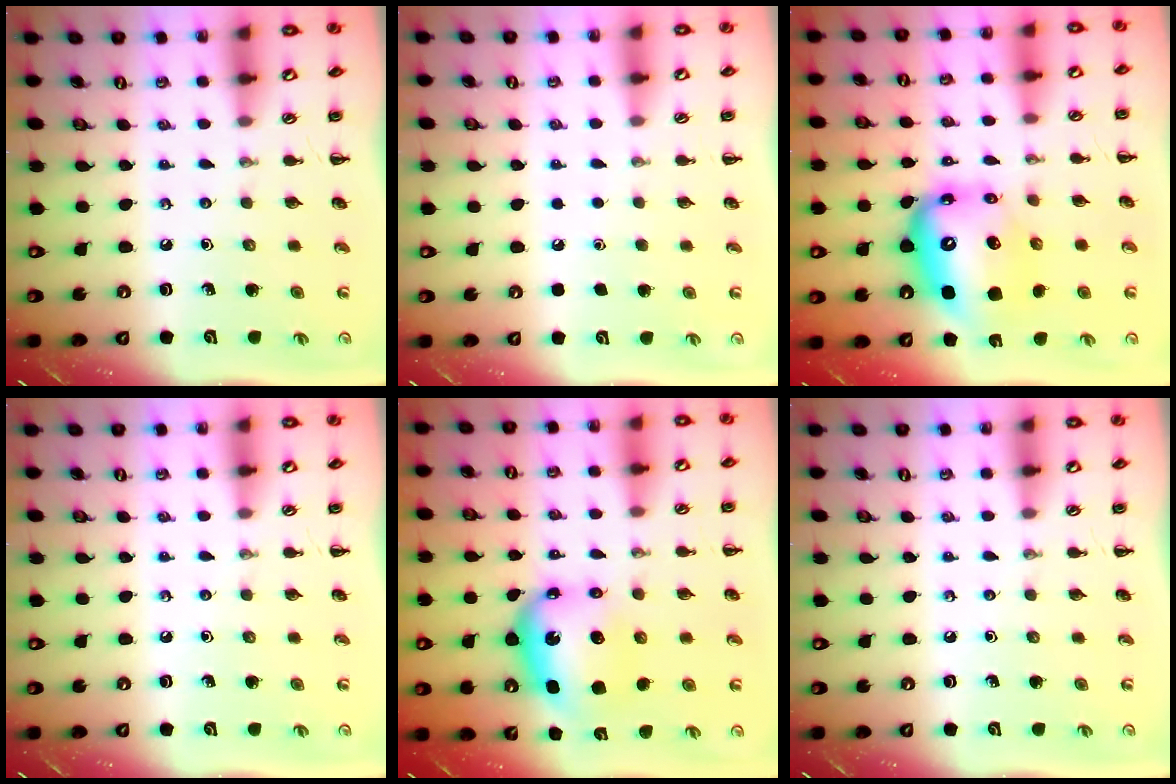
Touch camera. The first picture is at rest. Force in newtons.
{"total": 1.7, "press": 1.7, "slide": 0.1}
{"total": 13.6, "press": 13.1, "slide": 3.7}
{"total": 0.0}
{"total": 8.1, "press": 7.9, "slide": 1.8}
{"total": 0.0}